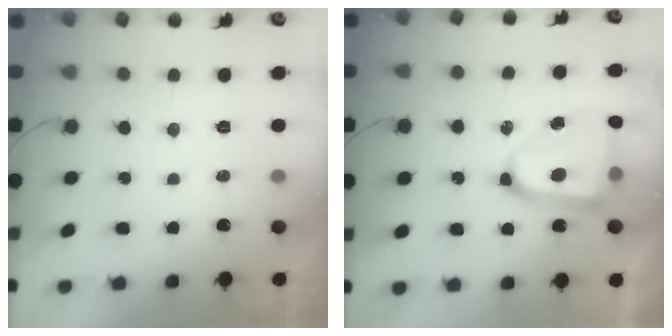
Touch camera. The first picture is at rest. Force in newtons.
{"total": 16.4, "press": 16.4, "slide": 1.7}